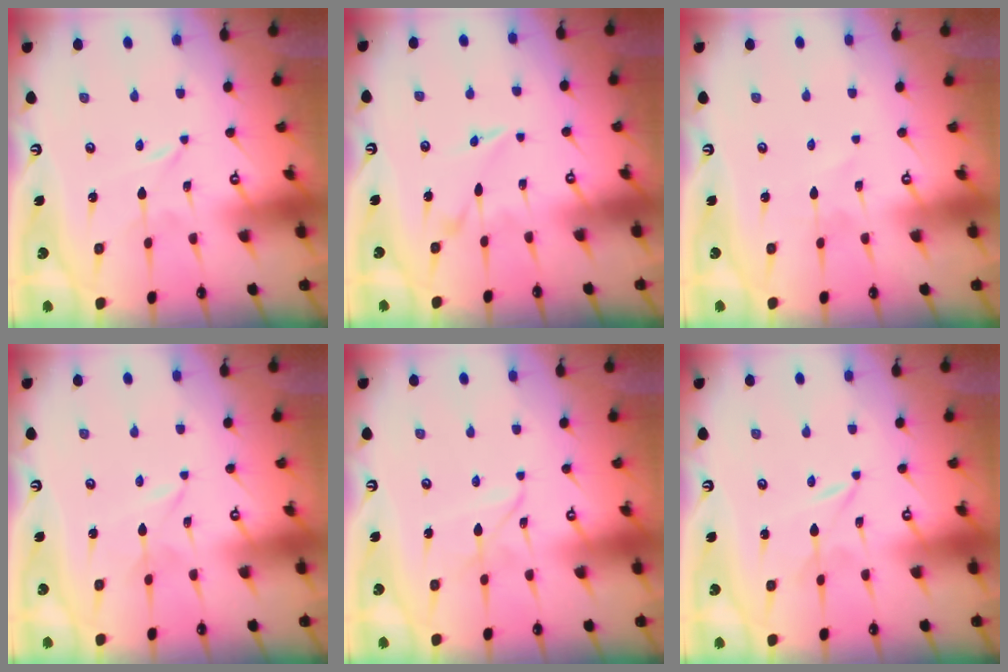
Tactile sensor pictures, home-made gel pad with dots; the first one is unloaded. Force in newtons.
{"total": 5.5, "press": 5.4, "slide": 0.7}
{"total": 1.4, "press": 1.4, "slide": 0.1}
{"total": 1.3, "press": 1.3, "slide": 0.1}
{"total": 3.3, "press": 3.3, "slide": 0.2}
{"total": 0.8, "press": 0.8, "slide": 0.2}